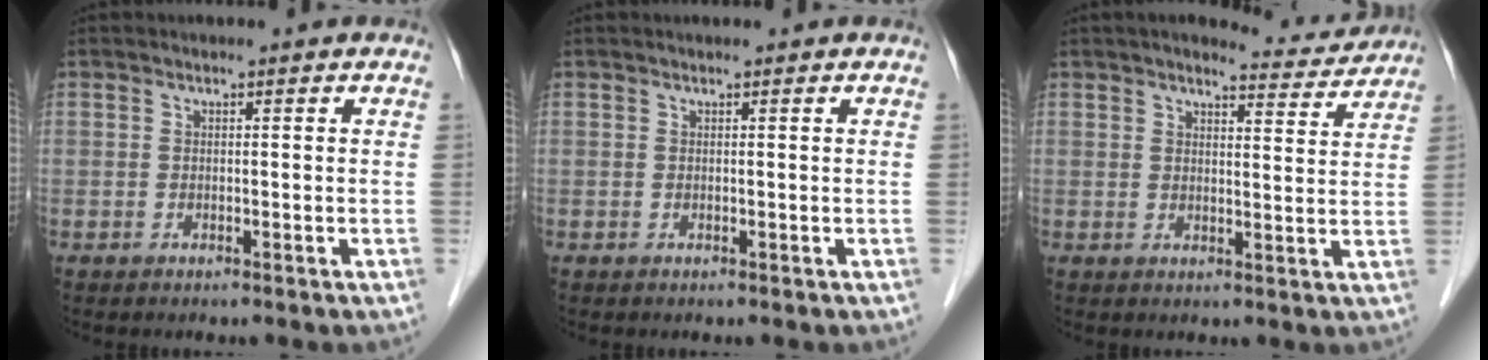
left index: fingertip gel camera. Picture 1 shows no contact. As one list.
[{"total": 0.0}, {"total": 5.5, "force": [5.4, 0.8, 0.9], "torque": [-0.019, -0.002, 0.065]}]